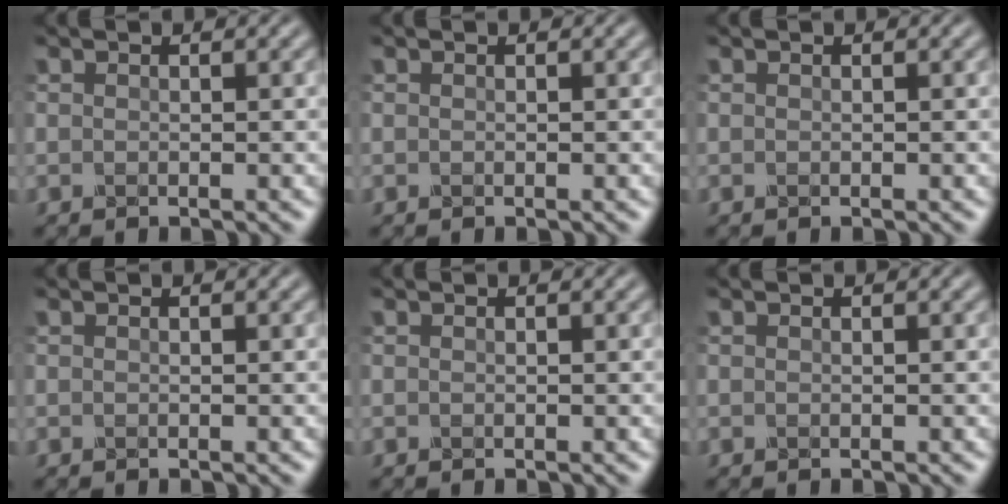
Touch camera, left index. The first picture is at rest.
{"total": 0.0}
{"total": 0.0}
{"total": 0.0}
{"total": 0.0}
{"total": 0.0}